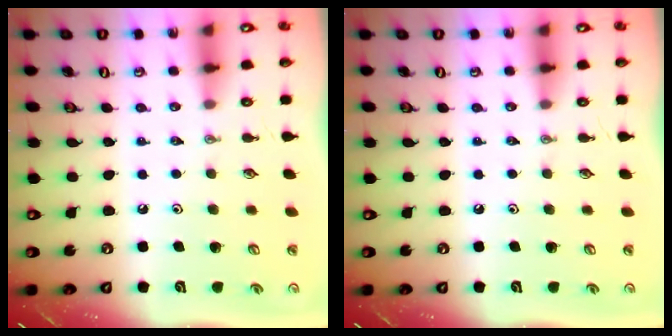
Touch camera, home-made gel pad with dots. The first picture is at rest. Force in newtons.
{"total": 0.0}